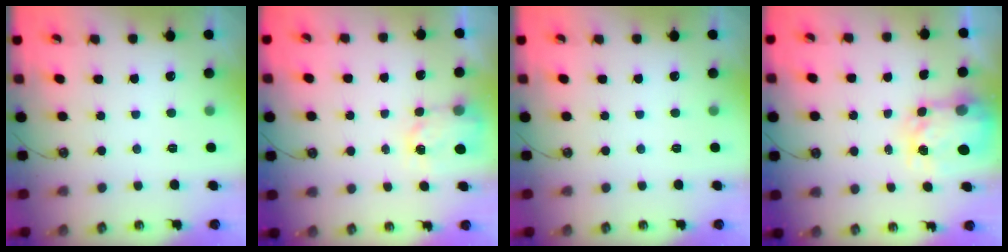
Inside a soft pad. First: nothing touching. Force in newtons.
{"total": 3.7, "press": 3.7, "slide": 0.5}
{"total": 0.0}
{"total": 5.3, "press": 5.2, "slide": 0.7}